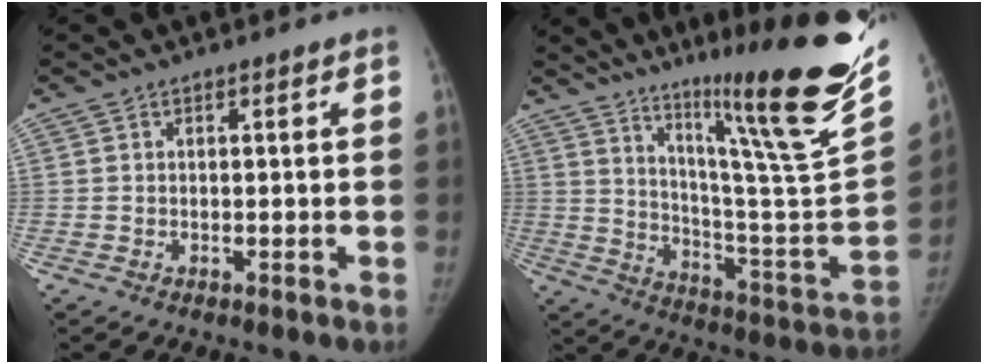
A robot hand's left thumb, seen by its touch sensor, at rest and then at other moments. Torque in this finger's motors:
{"motor_torque": [1.28, -1.09, 1.32, -1.45, 0.26]}